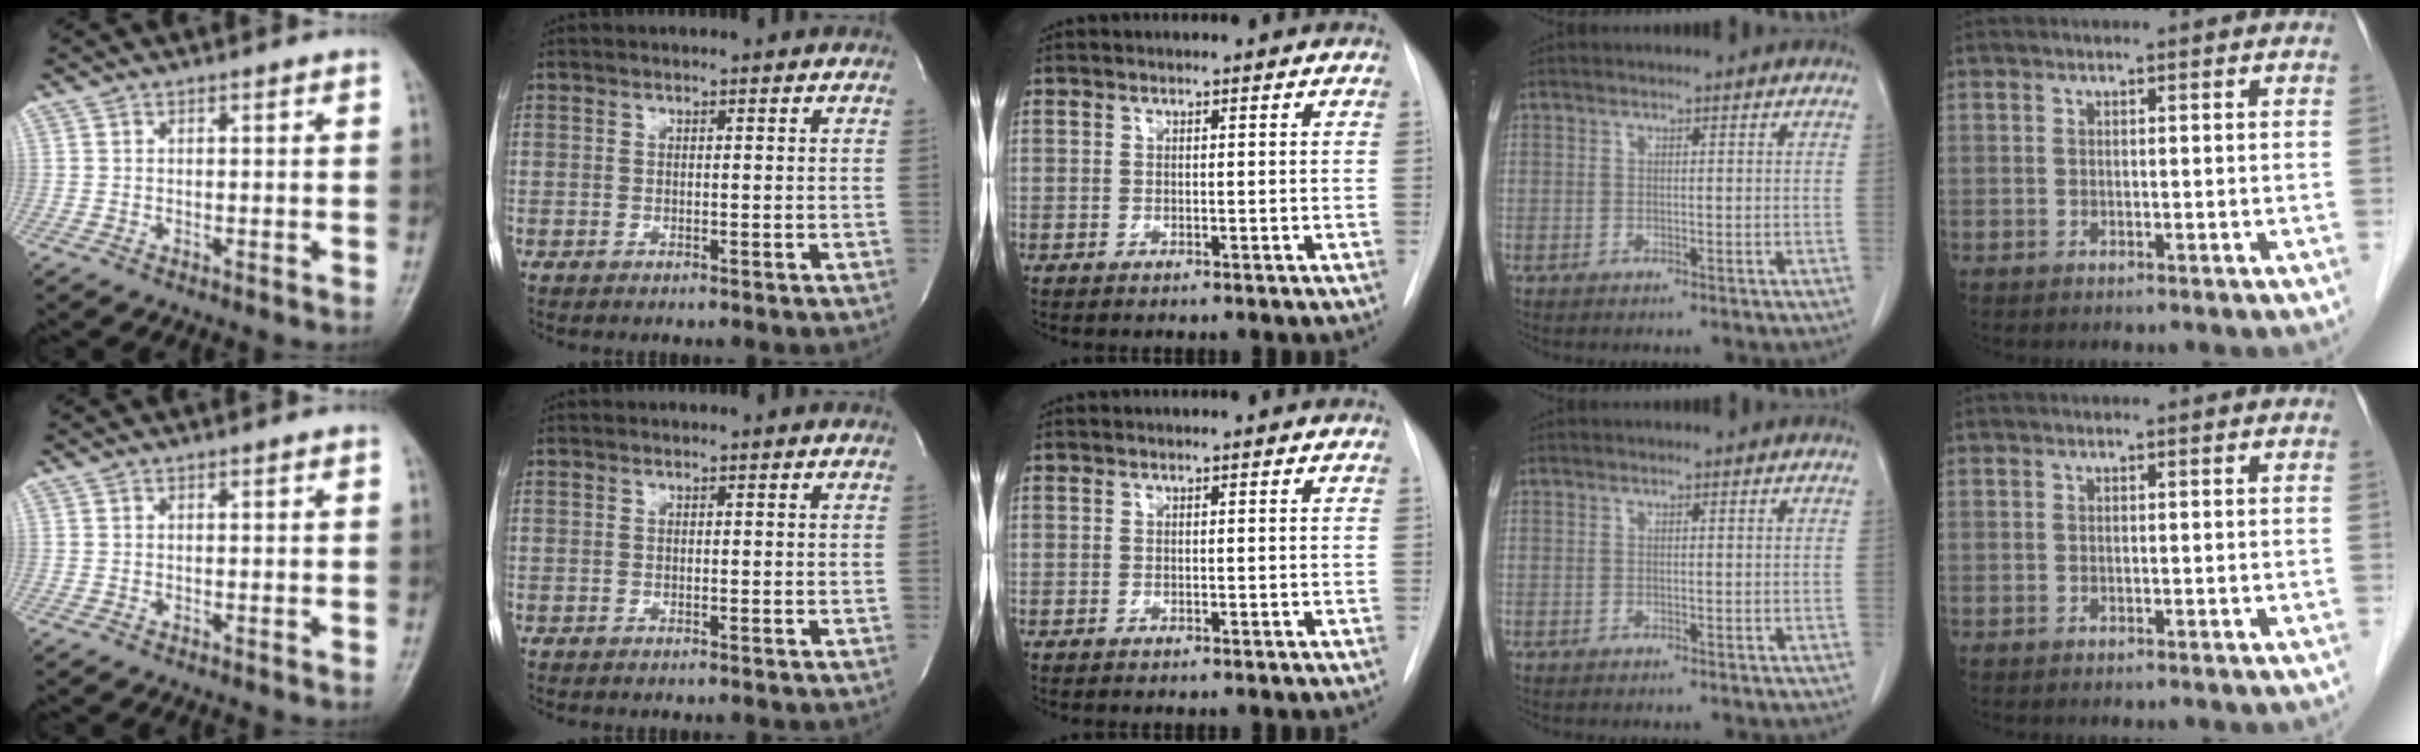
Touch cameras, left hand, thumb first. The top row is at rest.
{}